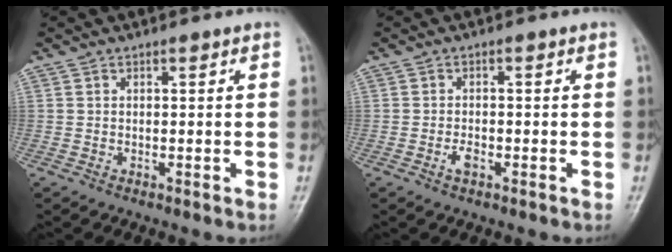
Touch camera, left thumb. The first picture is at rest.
{"total": 1.9, "force": [-0.9, 1.0, 1.4], "torque": [-0.025, 0.005, -0.017]}